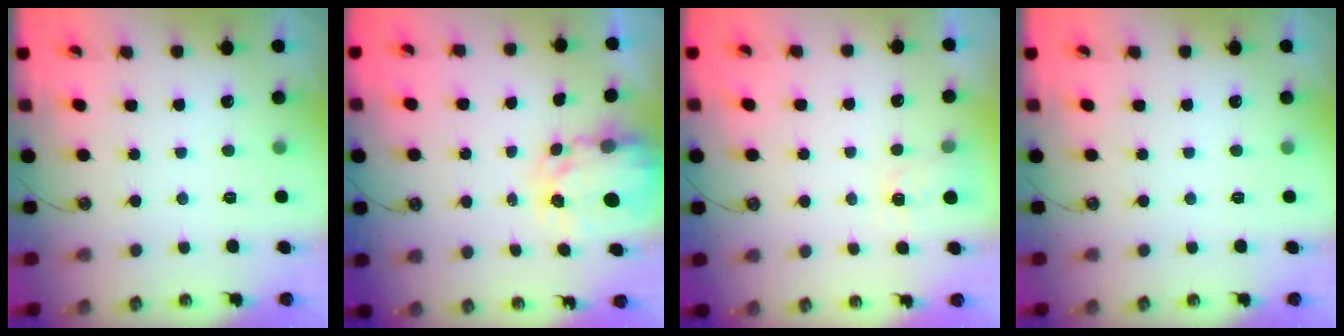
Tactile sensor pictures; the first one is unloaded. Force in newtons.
{"total": 4.2, "press": 4.2, "slide": 0.3}
{"total": 1.3, "press": 1.2, "slide": 0.2}
{"total": 0.0}